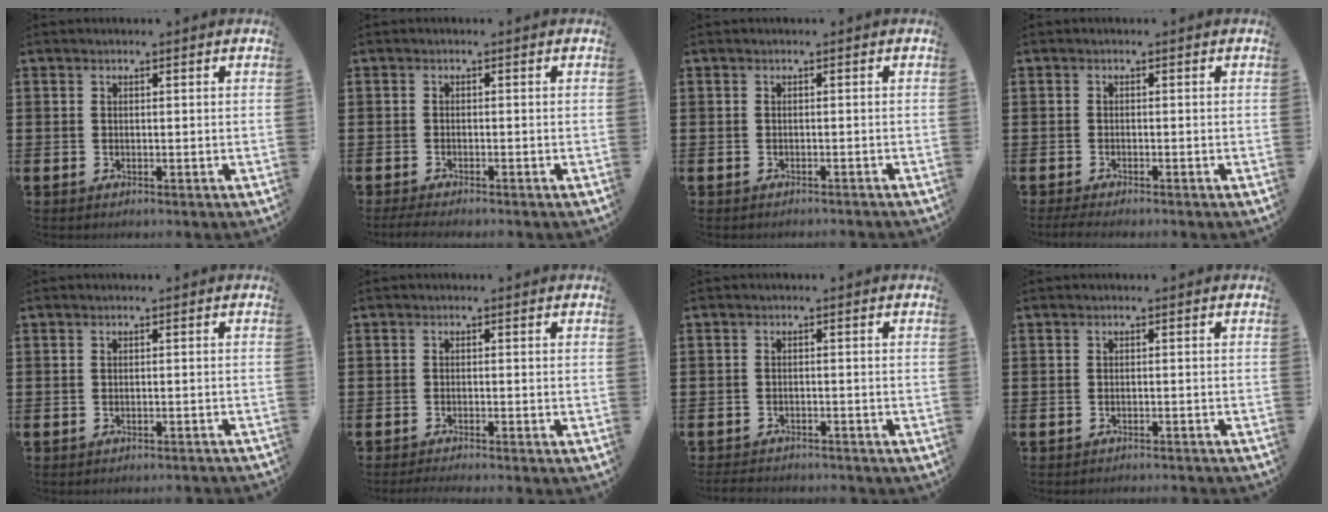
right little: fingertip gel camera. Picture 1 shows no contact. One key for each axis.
{"total": 1.2, "fx": -0.9, "fy": 0.1, "fz": 0.8, "tx": -0.012, "ty": -0.002, "tz": -0.018}
{"total": 0.6, "fx": -0.5, "fy": -0.1, "fz": 0.0, "tx": 0.000, "ty": -0.002, "tz": -0.011}
{"total": 1.2, "fx": -0.8, "fy": 0.1, "fz": 0.8, "tx": -0.013, "ty": -0.002, "tz": -0.017}
{"total": 0.9, "fx": -0.8, "fy": -0.2, "fz": 0.0, "tx": 0.001, "ty": 0.001, "tz": -0.018}
{"total": 1.0, "fx": -1.0, "fy": -0.2, "fz": 0.3, "tx": -0.003, "ty": -0.001, "tz": -0.019}
{"total": 1.9, "fx": -1.9, "fy": 0.0, "fz": 0.0, "tx": -0.004, "ty": 0.001, "tz": -0.041}
{"total": 0.9, "fx": -0.9, "fy": -0.2, "fz": -0.1, "tx": 0.002, "ty": 0.000, "tz": -0.019}